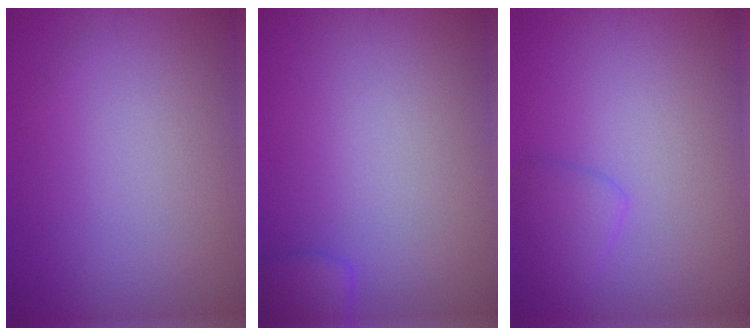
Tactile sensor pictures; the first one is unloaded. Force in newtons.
{"total": 1.9, "press": 1.9, "slide": 0.2}
{"total": 1.7, "press": 1.7, "slide": 0.2}